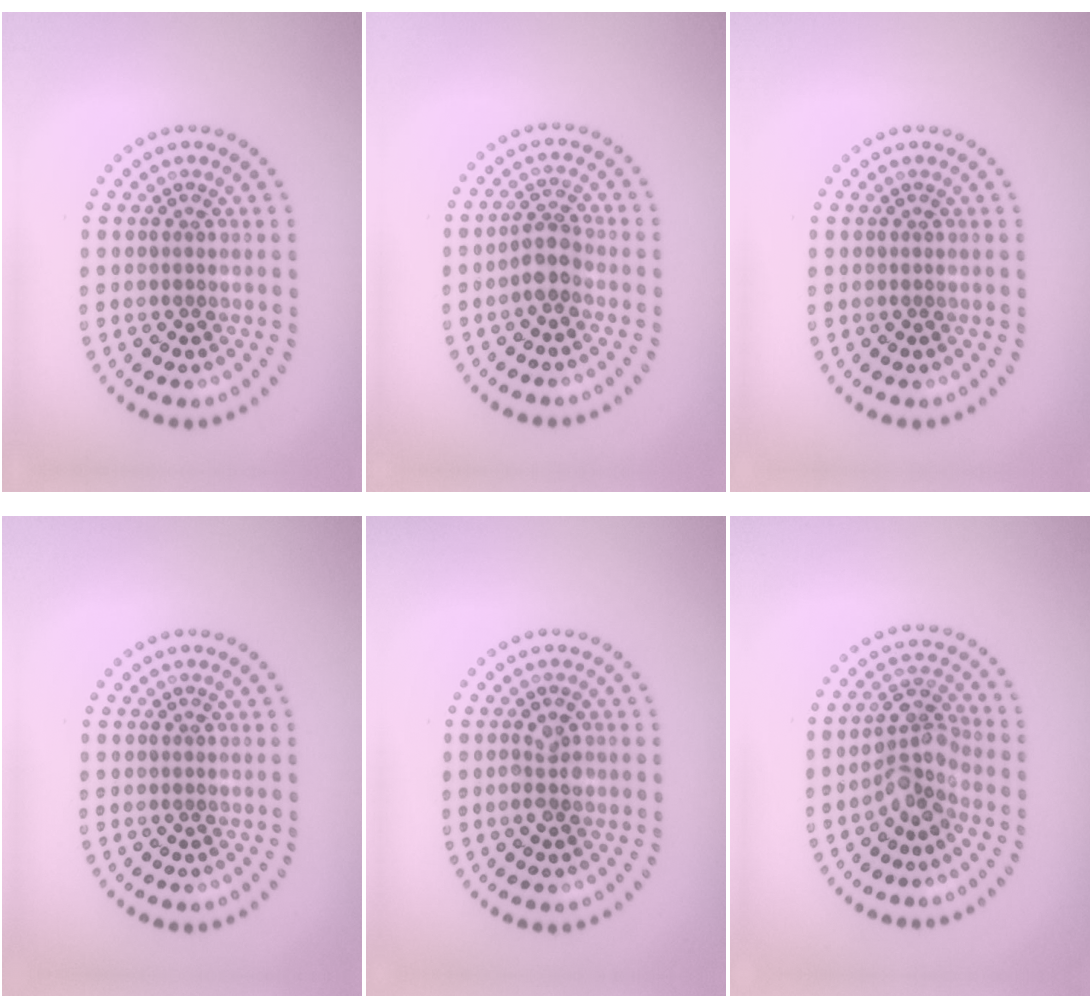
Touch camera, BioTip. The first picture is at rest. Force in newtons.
{"total": 2.2, "press": 1.9, "slide": 1.2}
{"total": 0.0}
{"total": 0.0}
{"total": 2.0, "press": 1.9, "slide": 0.4}
{"total": 3.4, "press": 2.8, "slide": 1.8}